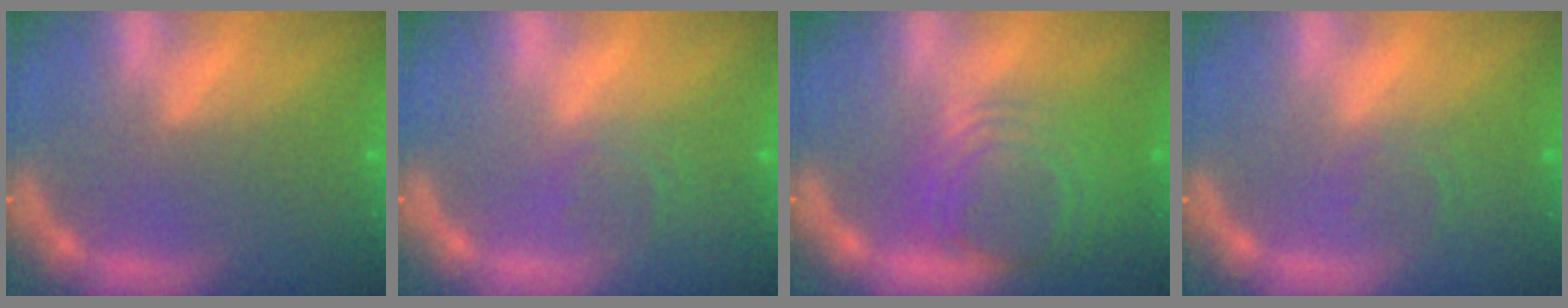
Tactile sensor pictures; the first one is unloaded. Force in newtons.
{"total": 1.9}
{"total": 9.5}
{"total": 1.5}